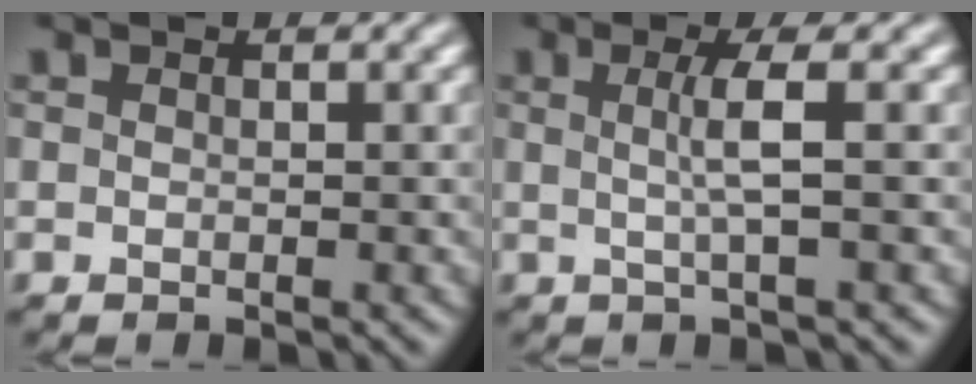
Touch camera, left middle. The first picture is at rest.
{"total": 3.0, "force": [0.3, 0.4, 2.9], "torque": [-0.057, 0.002, 0.002]}